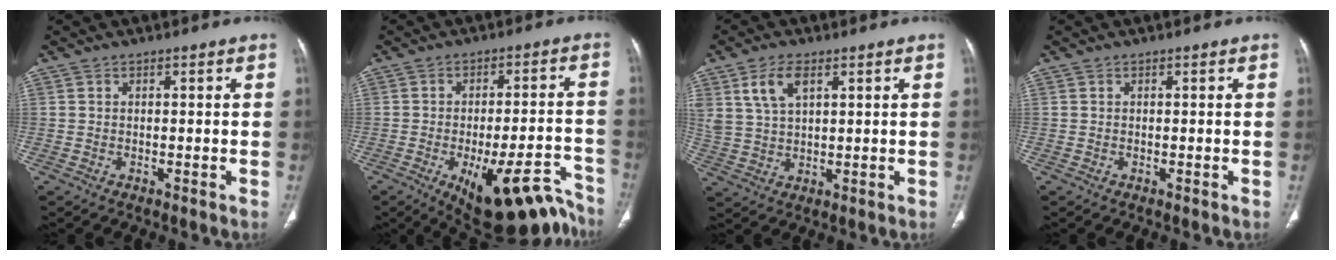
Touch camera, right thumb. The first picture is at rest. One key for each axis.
{"total": 17.9, "fx": -13.0, "fy": 5.8, "fz": 10.8, "tx": -0.063, "ty": 0.078, "tz": -0.176}
{"total": 6.8, "fx": 3.4, "fy": 3.5, "fz": 4.8, "tx": -0.094, "ty": -0.009, "tz": 0.073}
{"total": 0.0}